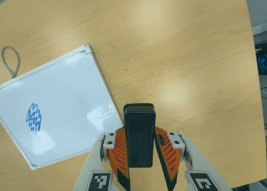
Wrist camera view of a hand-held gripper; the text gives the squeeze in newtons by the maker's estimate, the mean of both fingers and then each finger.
{"total": 6.0, "left": 5.2, "right": 6.9}